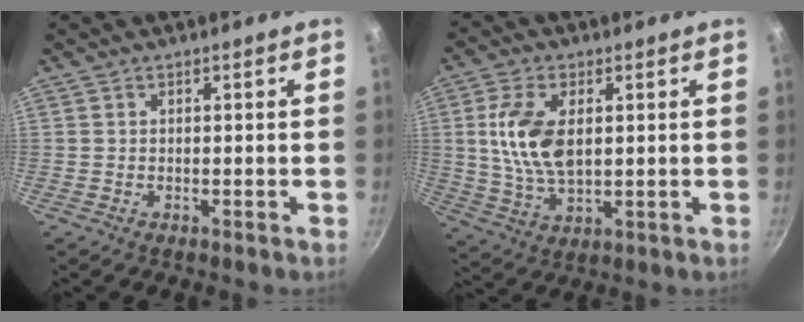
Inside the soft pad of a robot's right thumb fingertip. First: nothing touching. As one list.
[{"total": 11.5, "force": [1.9, 6.3, 9.4], "torque": [-0.180, -0.007, 0.039]}]